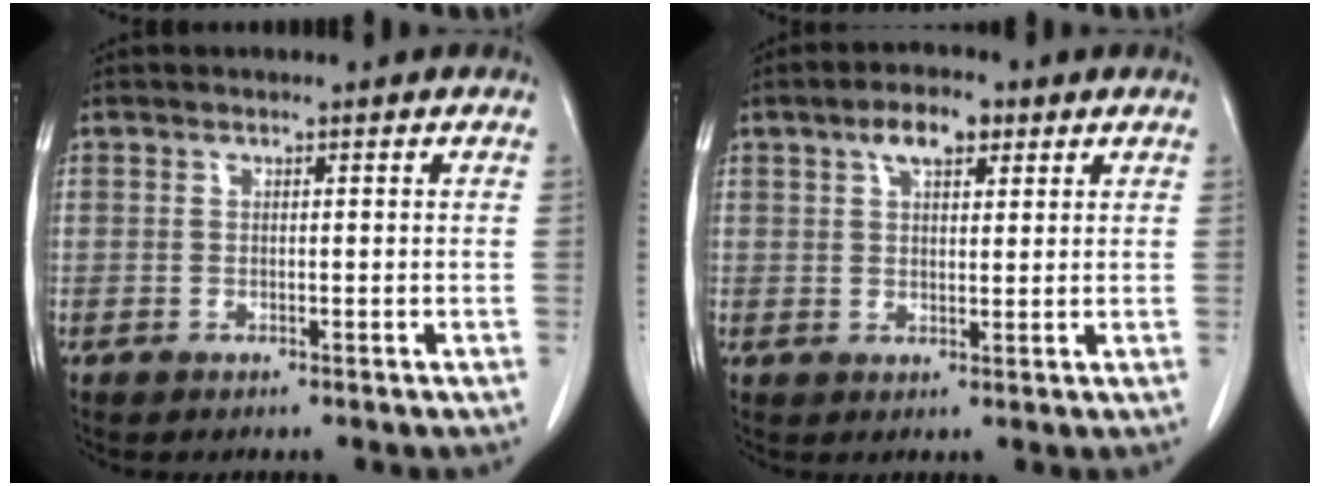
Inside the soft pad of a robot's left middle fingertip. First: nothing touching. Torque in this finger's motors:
{"motor_torque": [0.85, -0.38, 0.04, 0.03]}